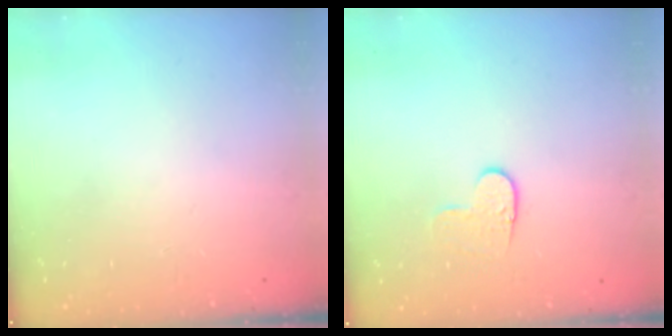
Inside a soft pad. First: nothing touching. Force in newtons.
{"total": 5.8, "press": 5.7, "slide": 0.4}